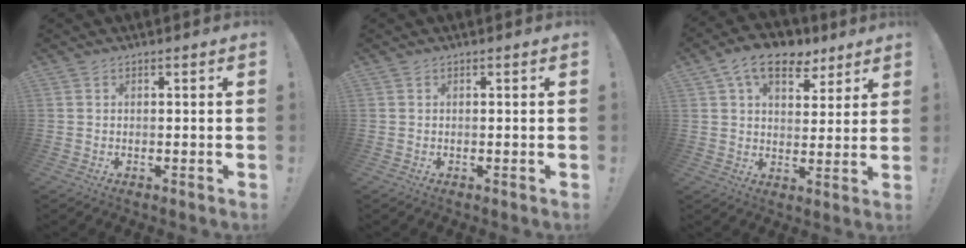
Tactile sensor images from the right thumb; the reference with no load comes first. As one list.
[{"total": 0.0}, {"total": 13.0, "force": [7.3, 7.7, 7.6], "torque": [-0.110, -0.031, 0.132]}]